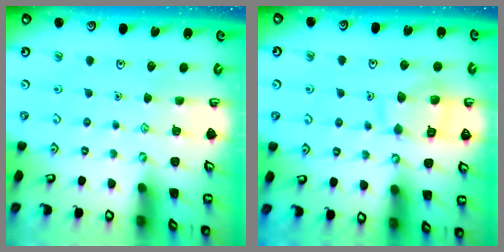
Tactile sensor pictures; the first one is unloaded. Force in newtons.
{"total": 11.6, "press": 11.5, "slide": 1.3}